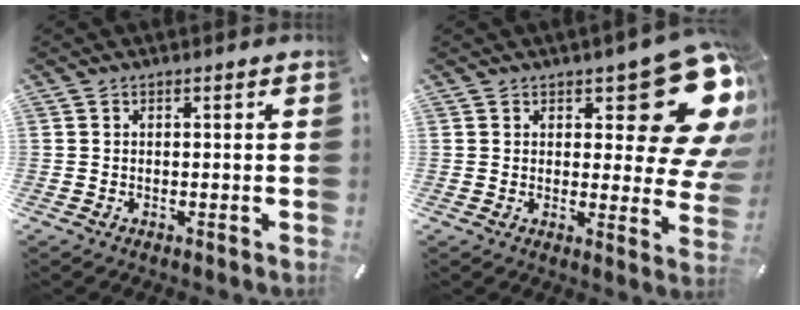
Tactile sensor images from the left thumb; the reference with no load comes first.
{"total": 16.6, "force": [9.5, 6.6, 12.0], "torque": [-0.120, -0.088, 0.156]}